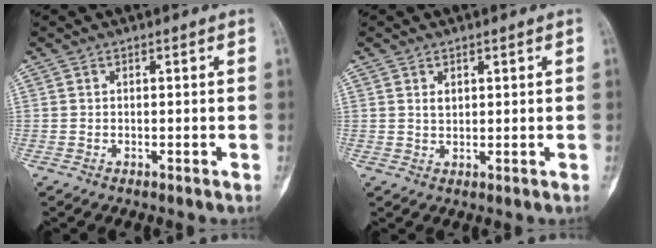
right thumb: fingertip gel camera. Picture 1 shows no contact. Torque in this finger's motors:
{"motor_torque": [0.47, 0.31, 0.16, 0.17, -0.01]}